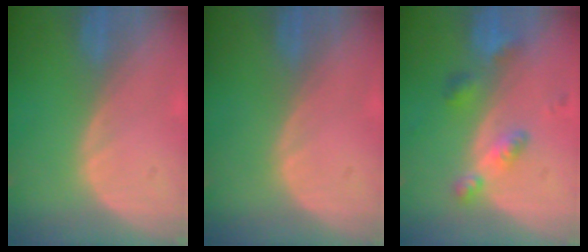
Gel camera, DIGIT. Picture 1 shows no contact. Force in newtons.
{"total": 0.0}
{"total": 5.6, "press": 4.9, "slide": 2.7}